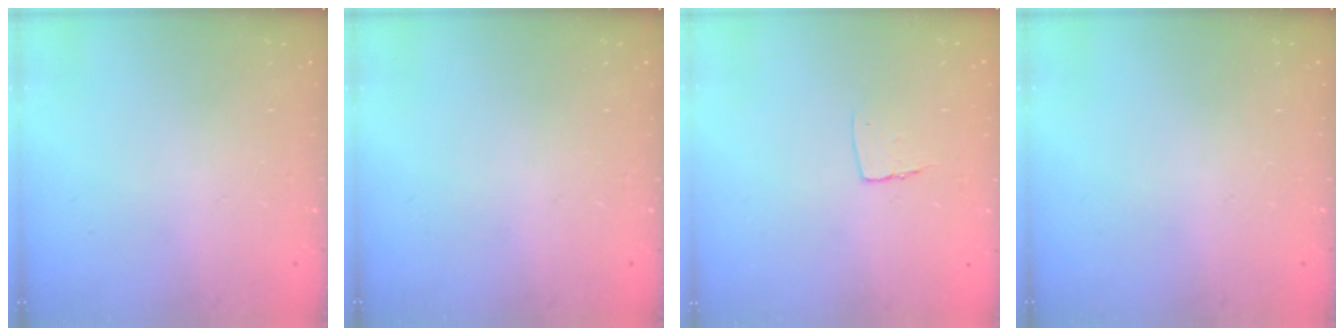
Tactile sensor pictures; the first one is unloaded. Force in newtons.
{"total": 0.0}
{"total": 5.0, "press": 5.0, "slide": 0.3}
{"total": 0.0}